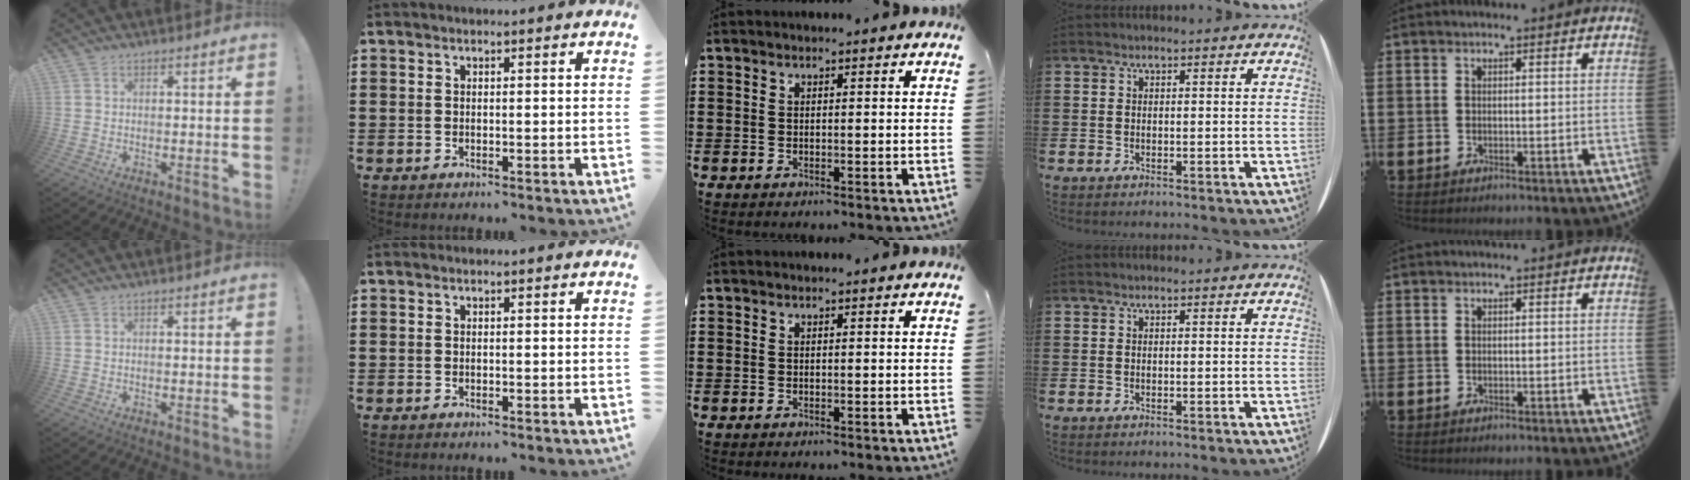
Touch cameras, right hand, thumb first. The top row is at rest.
{}